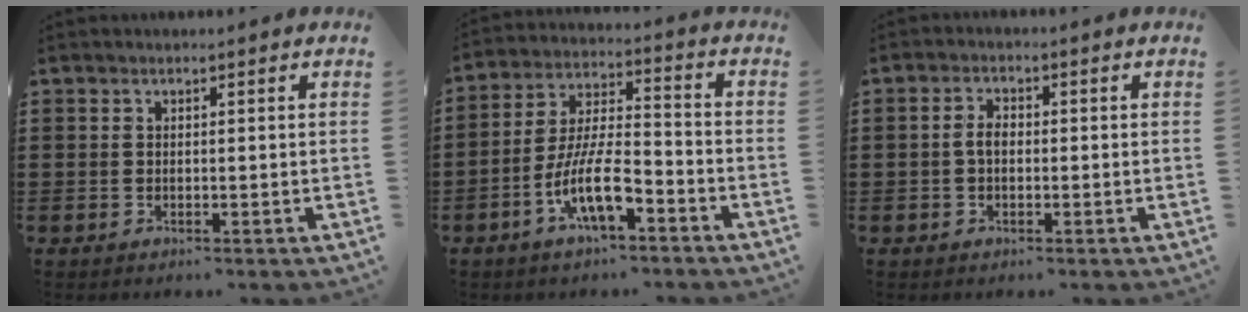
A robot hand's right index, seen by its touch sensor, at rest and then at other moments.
{"total": 10.3, "force": [-5.2, 3.5, 8.2], "torque": [-0.179, 0.000, -0.100]}
{"total": 2.1, "force": [-0.2, 1.0, 1.9], "torque": [-0.042, 0.001, -0.007]}